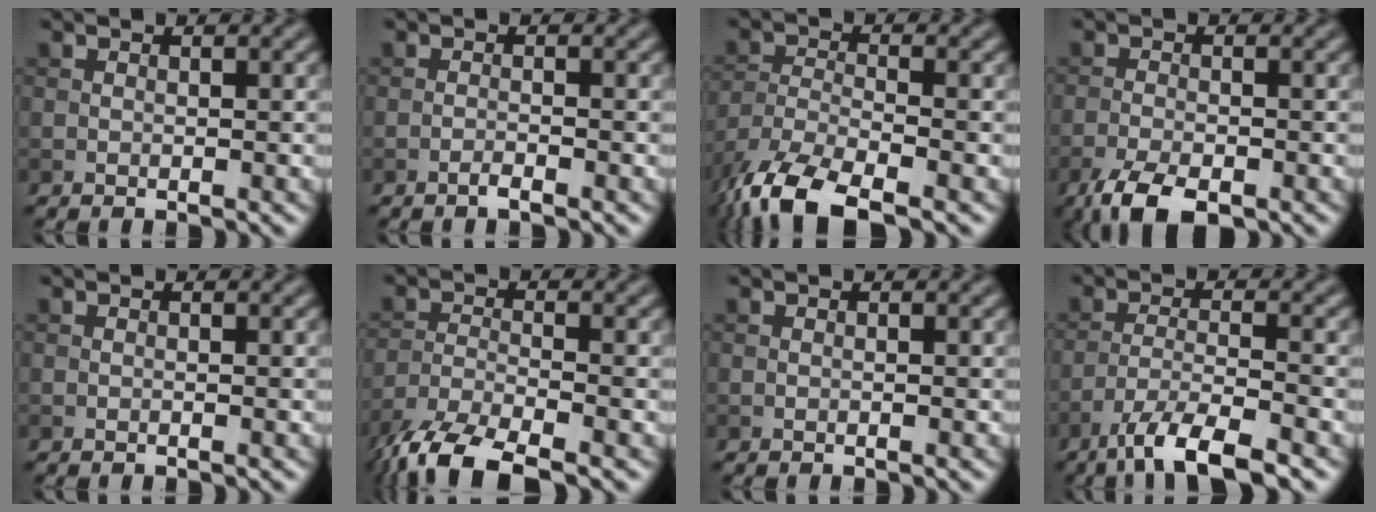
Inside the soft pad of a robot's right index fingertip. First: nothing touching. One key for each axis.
{"total": 1.1, "fx": -0.8, "fy": 0.1, "fz": 0.7, "tx": -0.012, "ty": 0.002, "tz": -0.016}
{"total": 10.2, "fx": -7.4, "fy": 3.4, "fz": 6.2, "tx": -0.130, "ty": -0.020, "tz": -0.147}
{"total": 4.8, "fx": -3.3, "fy": 1.6, "fz": 3.0, "tx": -0.059, "ty": -0.010, "tz": -0.065}
{"total": 0.0}
{"total": 8.1, "fx": -6.2, "fy": 2.1, "fz": 4.7, "tx": -0.090, "ty": -0.014, "tz": -0.125}
{"total": 0.0}
{"total": 6.3, "fx": -4.5, "fy": 1.2, "fz": 4.2, "tx": -0.073, "ty": -0.004, "tz": -0.086}